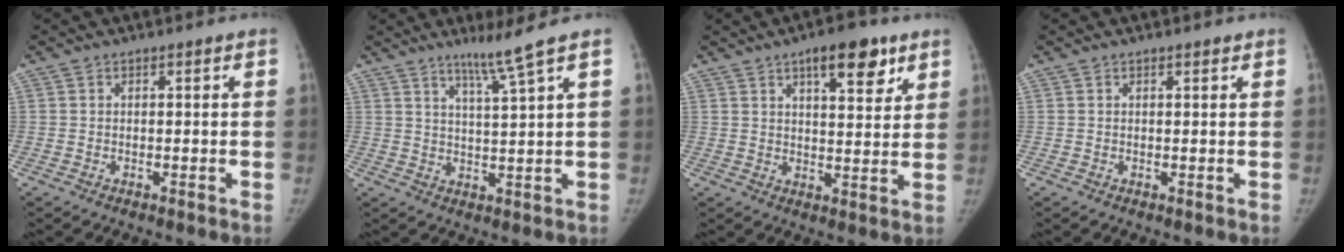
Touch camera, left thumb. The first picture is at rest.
{"total": 5.5, "force": [3.8, -1.4, 3.8], "torque": [-0.067, -0.035, 0.073]}
{"total": 9.9, "force": [5.8, 3.8, 7.1], "torque": [-0.075, -0.027, 0.083]}
{"total": 0.6, "force": [0.5, 0.1, 0.4], "torque": [-0.007, -0.003, 0.008]}